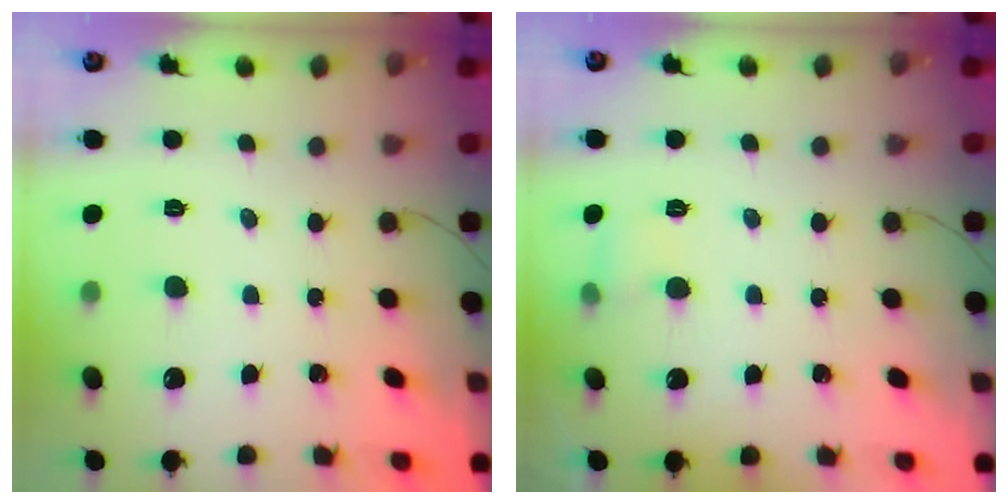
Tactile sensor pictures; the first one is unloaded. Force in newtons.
{"total": 7.0, "press": 3.3, "slide": 6.1}